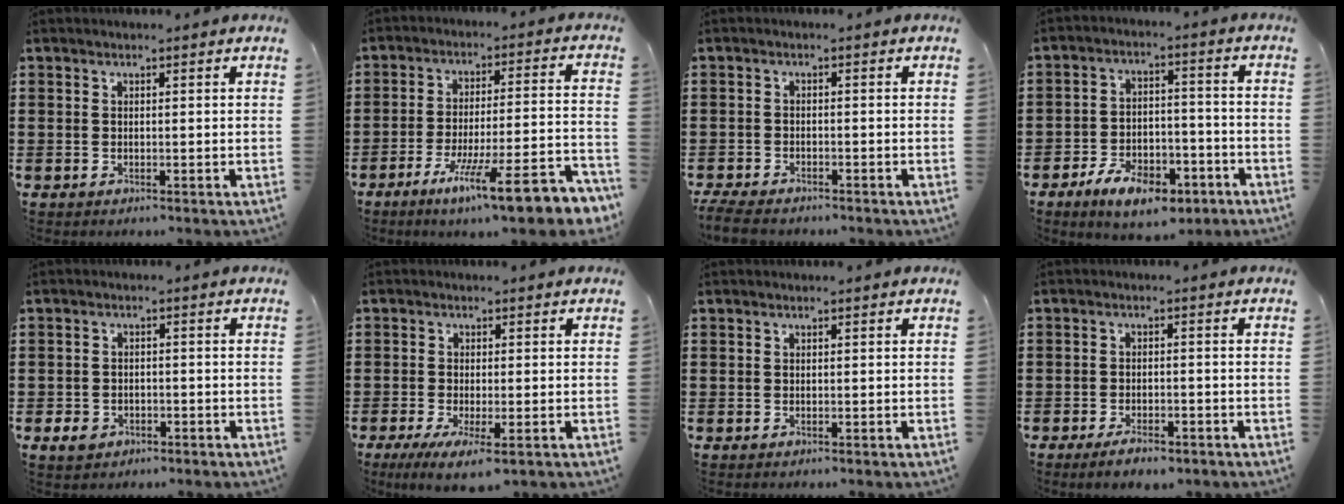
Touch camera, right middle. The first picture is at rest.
{"total": 11.8, "force": [-8.2, 1.1, 8.5], "torque": [-0.140, 0.008, -0.149]}
{"total": 2.8, "force": [-2.6, 0.5, 0.7], "torque": [-0.028, -0.003, -0.059]}
{"total": 8.4, "force": [-5.9, 3.4, 4.9], "torque": [-0.090, 0.016, -0.108]}
{"total": 2.6, "force": [-1.6, 1.7, 1.2], "torque": [-0.032, -0.001, -0.034]}
{"total": 3.1, "force": [-1.8, 0.6, 2.5], "torque": [-0.050, -0.006, -0.033]}
{"total": 0.0}
{"total": 3.2, "force": [-2.6, 0.9, 1.6], "torque": [-0.027, 0.003, -0.050]}